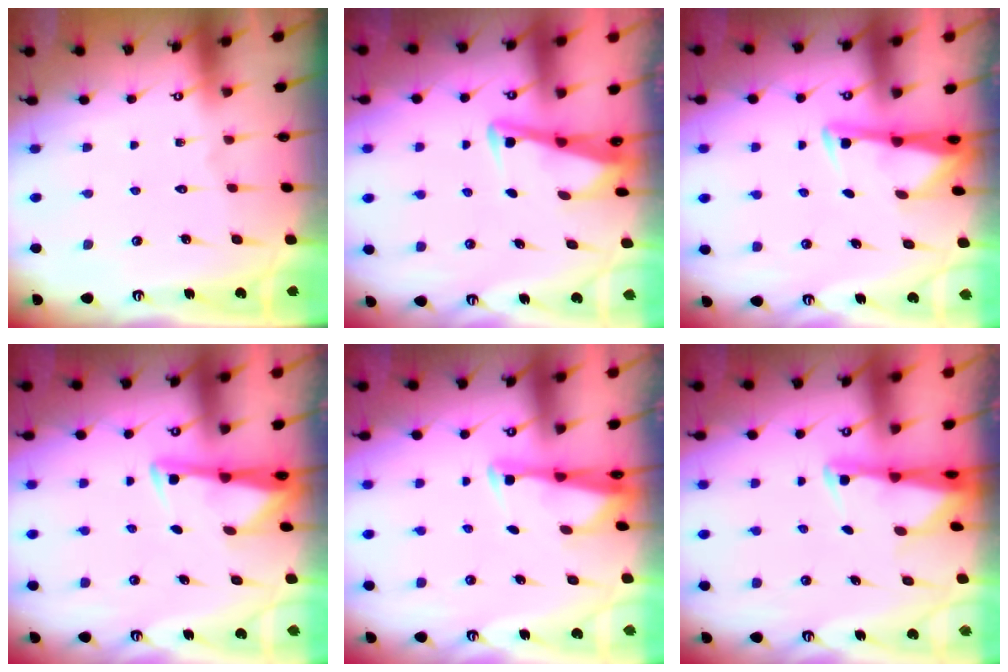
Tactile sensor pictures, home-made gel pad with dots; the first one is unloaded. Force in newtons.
{"total": 3.3, "press": 3.3, "slide": 0.4}
{"total": 3.2, "press": 3.2, "slide": 0.5}
{"total": 3.2, "press": 3.2, "slide": 0.5}
{"total": 2.8, "press": 2.8, "slide": 0.6}
{"total": 2.5, "press": 2.5, "slide": 0.5}